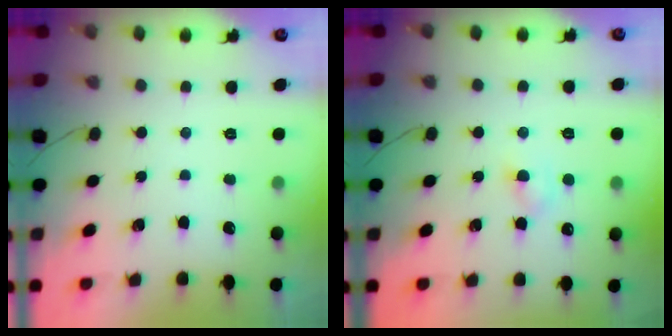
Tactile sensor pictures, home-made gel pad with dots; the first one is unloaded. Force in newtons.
{"total": 3.3, "press": 3.0, "slide": 1.3}